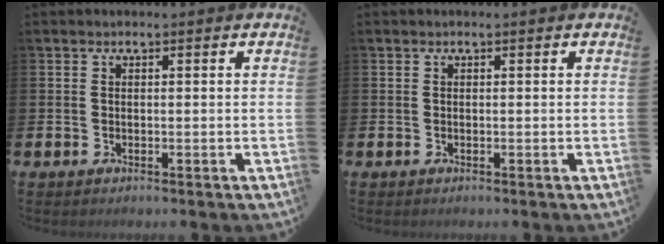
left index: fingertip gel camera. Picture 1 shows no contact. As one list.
[{"total": 0.0}]